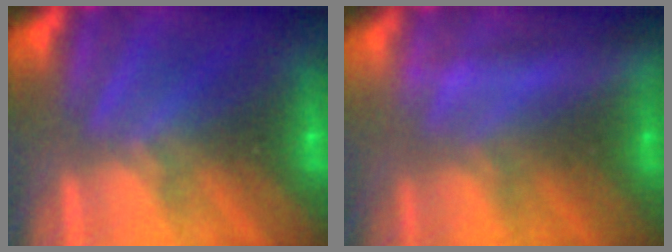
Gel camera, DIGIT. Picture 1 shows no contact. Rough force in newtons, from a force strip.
{"total": 2.3}